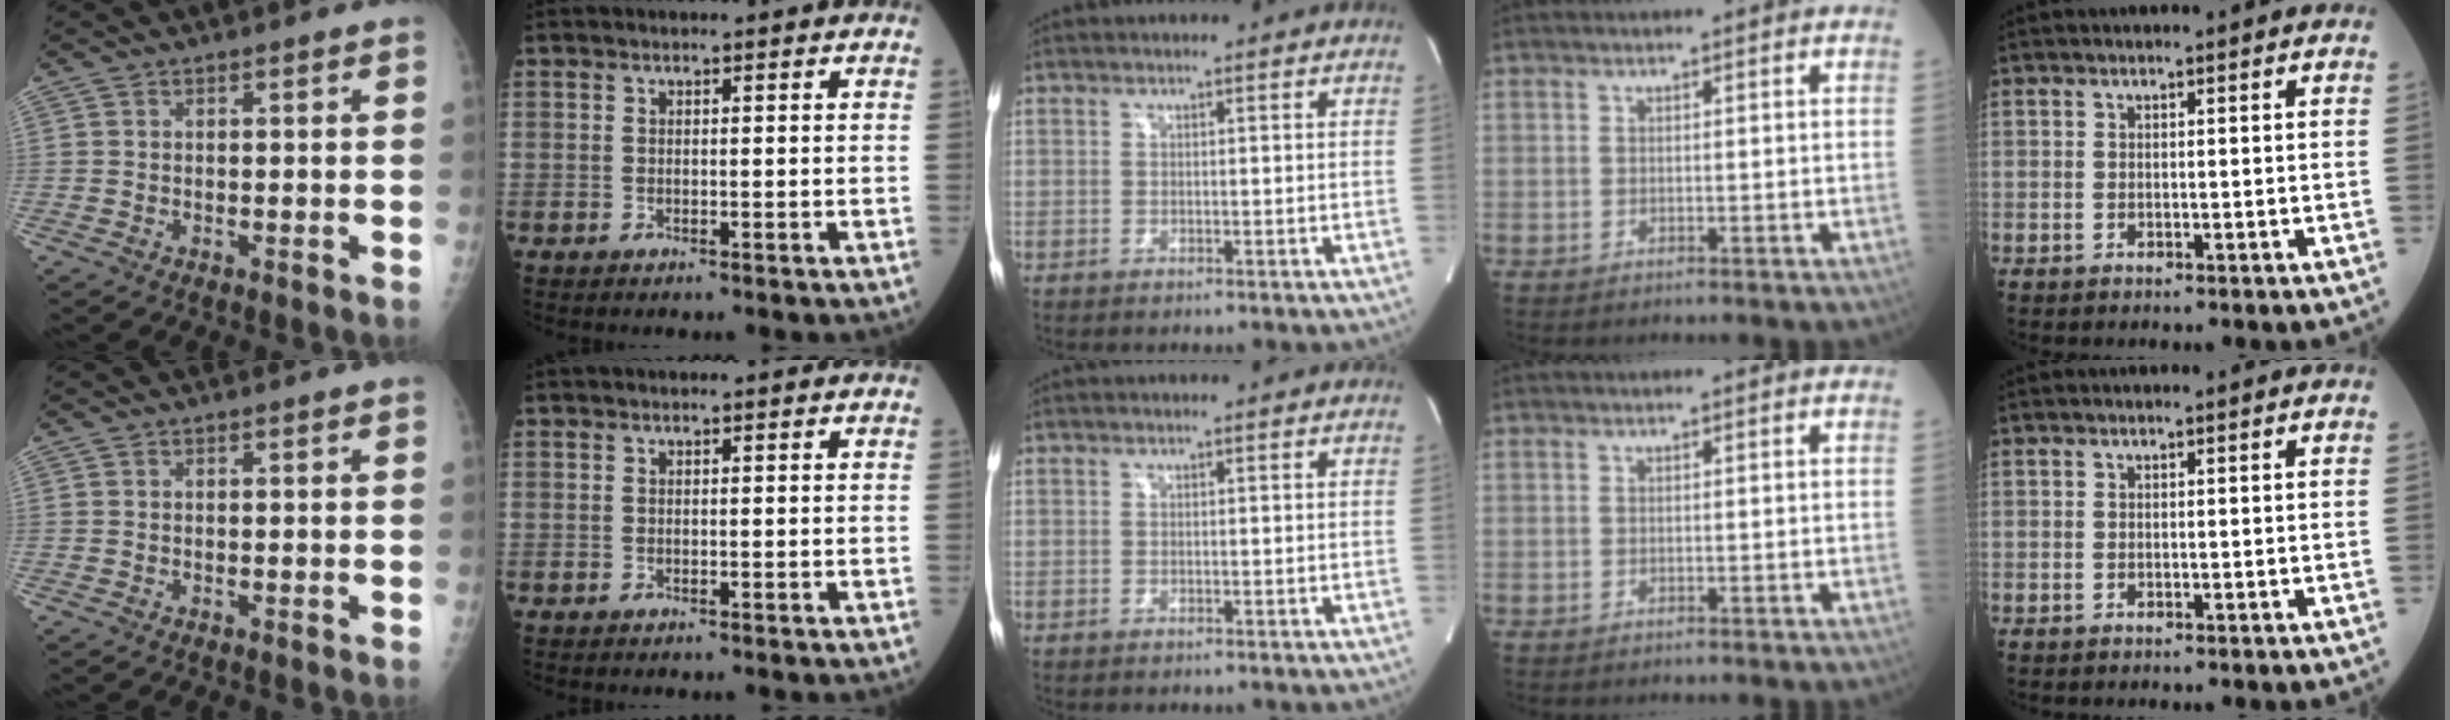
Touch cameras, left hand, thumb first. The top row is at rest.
{}